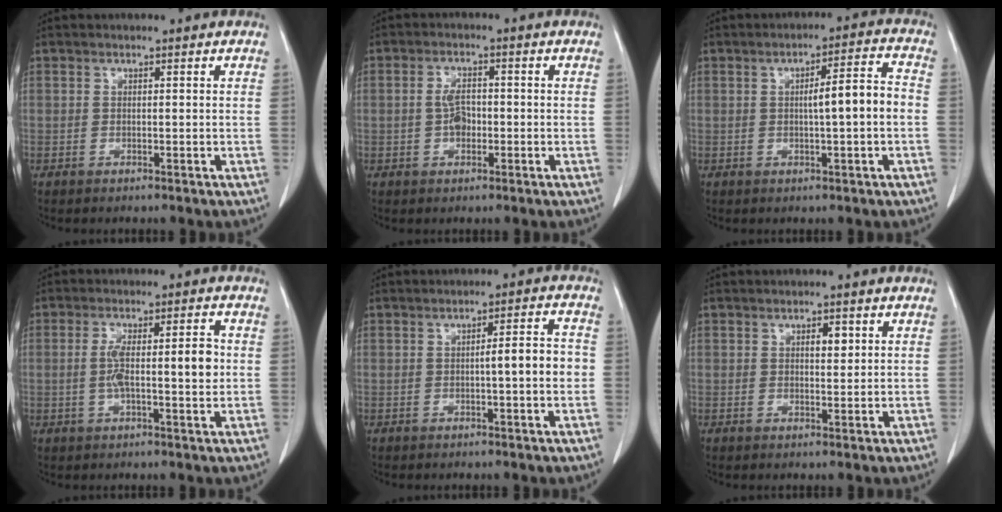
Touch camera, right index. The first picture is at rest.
{"total": 3.3, "force": [-0.6, 1.8, 2.7], "torque": [-0.051, 0.006, -0.012]}
{"total": 6.7, "force": [-0.5, 0.3, 6.6], "torque": [-0.101, 0.016, -0.007]}
{"total": 7.1, "force": [0.0, 1.5, 7.0], "torque": [-0.125, 0.012, 0.000]}
{"total": 4.9, "force": [-0.7, 0.3, 4.9], "torque": [-0.069, 0.011, -0.012]}
{"total": 2.0, "force": [0.7, 0.8, 1.7], "torque": [-0.026, -0.001, 0.012]}